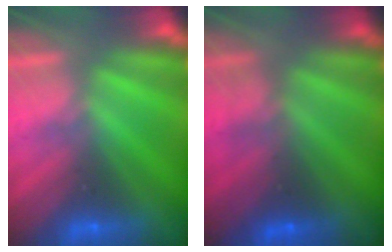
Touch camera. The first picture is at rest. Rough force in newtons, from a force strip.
{"total": 2.7}